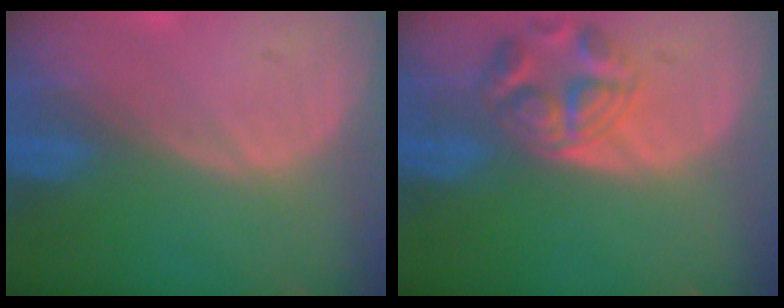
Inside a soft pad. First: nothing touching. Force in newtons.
{"total": 5.6, "press": 5.6, "slide": 0.2}